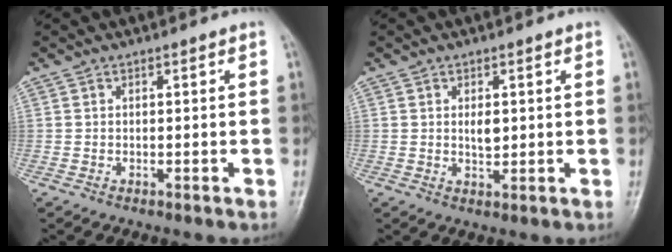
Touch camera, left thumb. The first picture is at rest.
{"total": 2.9, "force": [0.6, 1.5, 2.4], "torque": [-0.034, -0.006, 0.011]}